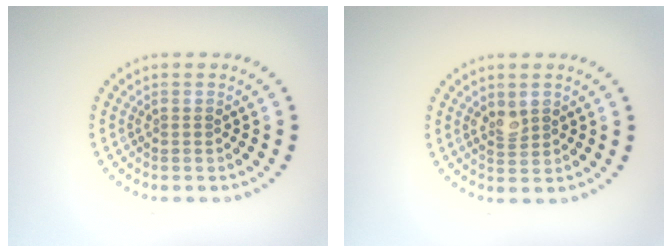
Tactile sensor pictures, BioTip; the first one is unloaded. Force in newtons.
{"total": 1.6, "press": 1.5, "slide": 0.3}